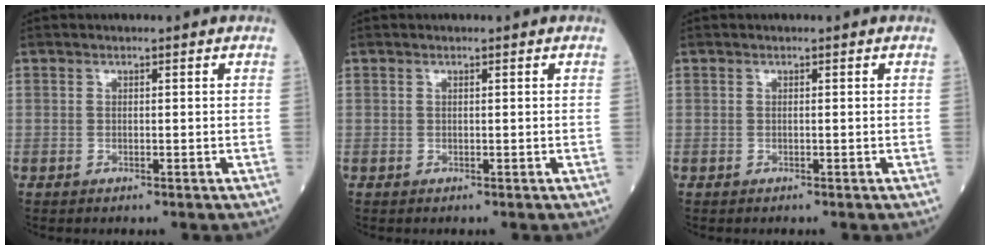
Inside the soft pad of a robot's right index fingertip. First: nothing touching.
{"total": 0.0}
{"total": 0.0}